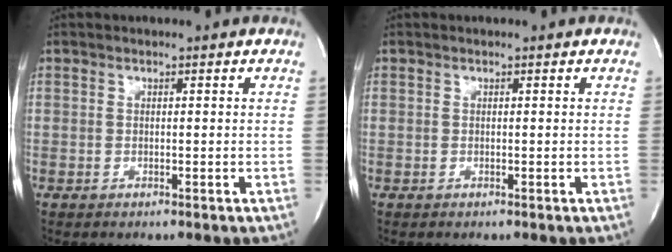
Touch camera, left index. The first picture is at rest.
{"total": 0.0}